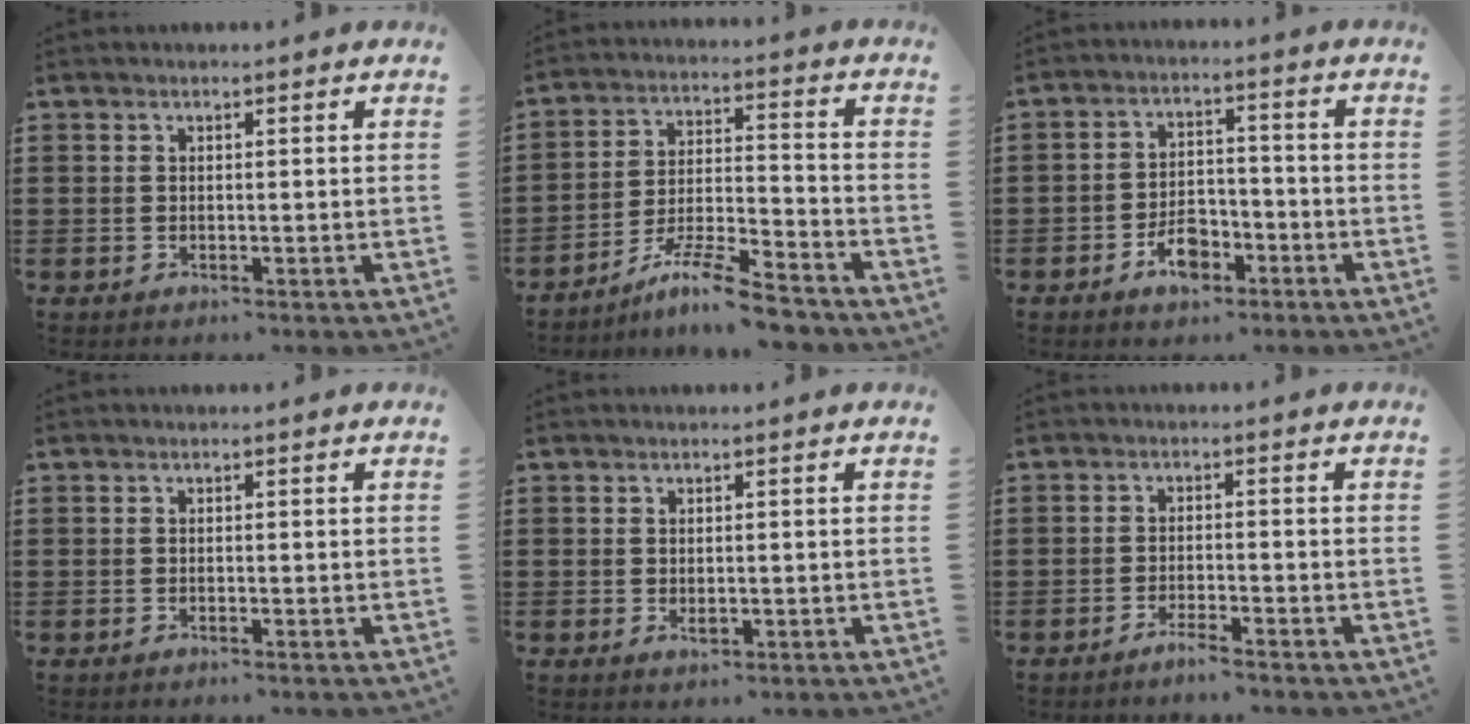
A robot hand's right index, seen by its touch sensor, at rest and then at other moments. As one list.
[{"total": 9.2, "force": [-7.9, 0.8, 4.7], "torque": [-0.079, 0.016, -0.149]}, {"total": 5.7, "force": [-3.1, 3.1, 3.6], "torque": [-0.055, 0.009, -0.058]}, {"total": 0.0}, {"total": 0.8, "force": [0.0, 0.3, 0.7], "torque": [-0.015, -0.003, 0.003]}, {"total": 2.0, "force": [-1.8, 0.0, 0.9], "torque": [-0.016, -0.001, -0.032]}]